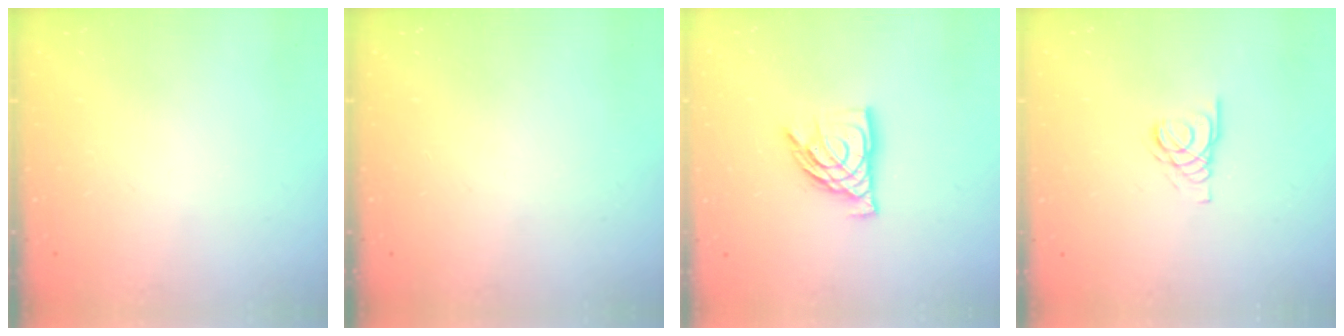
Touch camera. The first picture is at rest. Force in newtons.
{"total": 0.0}
{"total": 12.2, "press": 12.1, "slide": 1.2}
{"total": 2.1, "press": 2.1, "slide": 0.2}